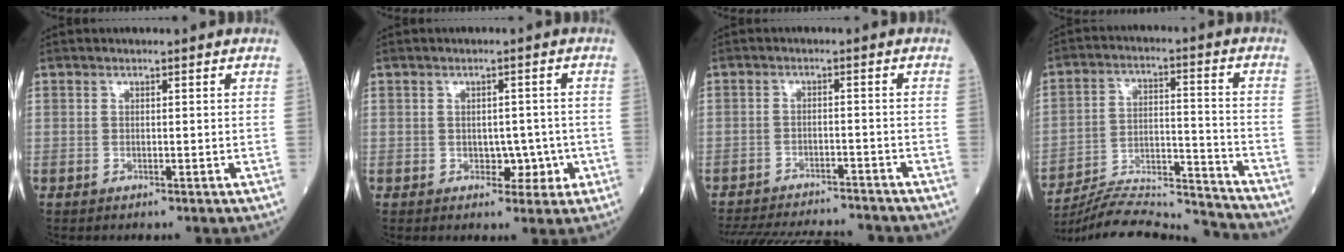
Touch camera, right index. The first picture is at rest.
{"total": 3.4, "force": [-0.8, 2.5, 2.2], "torque": [-0.015, 0.007, -0.006]}
{"total": 16.3, "force": [-14.9, 3.2, 5.8], "torque": [-0.133, -0.014, -0.208]}
{"total": 18.3, "force": [-17.9, 0.1, 3.7], "torque": [-0.077, 0.016, -0.281]}